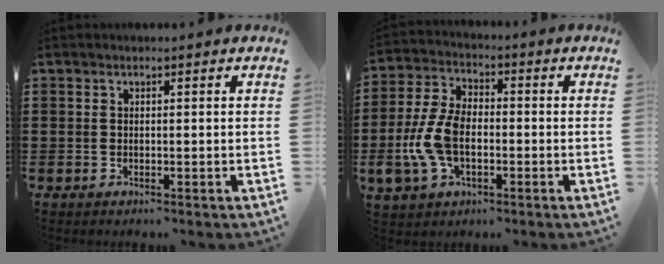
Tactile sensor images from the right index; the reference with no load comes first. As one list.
[{"total": 9.1, "force": [-2.1, 5.3, 7.0], "torque": [-0.170, 0.001, -0.044]}]